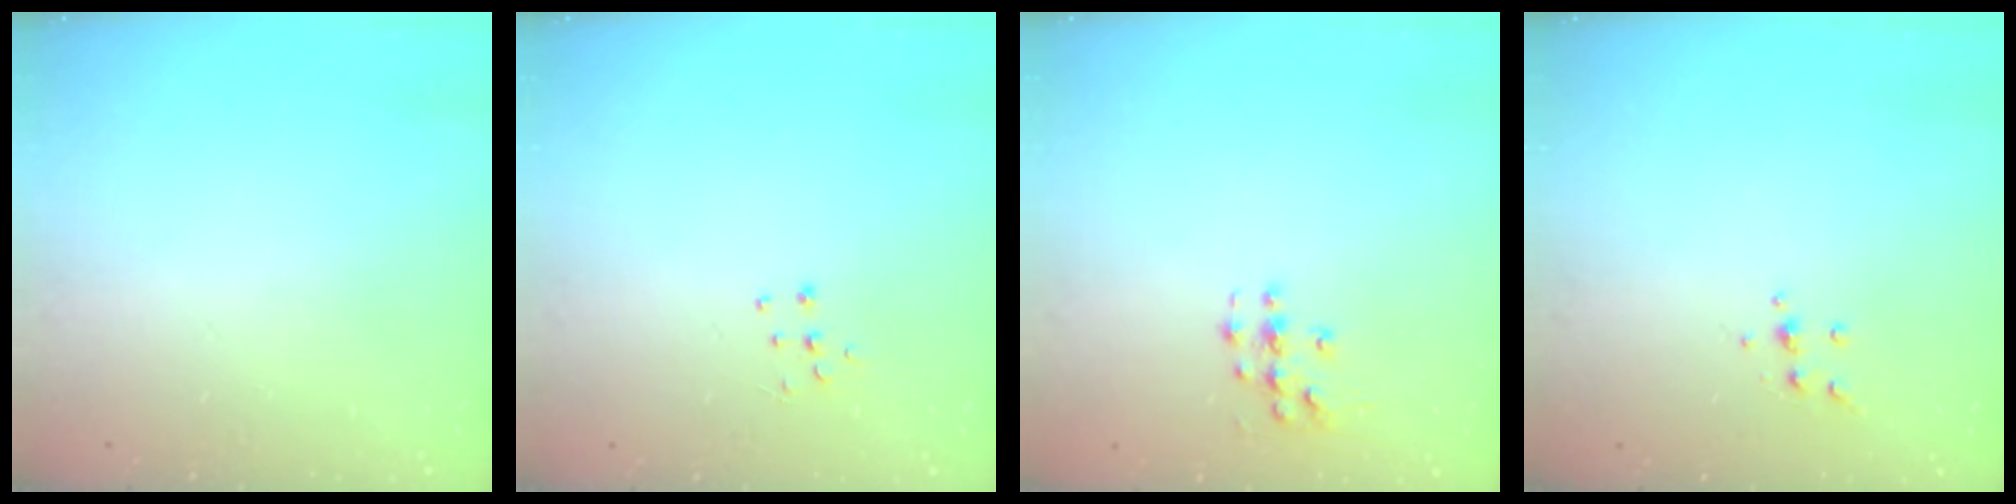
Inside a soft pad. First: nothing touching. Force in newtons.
{"total": 3.7, "press": 3.7, "slide": 0.2}
{"total": 3.9, "press": 3.9, "slide": 0.2}
{"total": 4.0, "press": 3.8, "slide": 1.0}